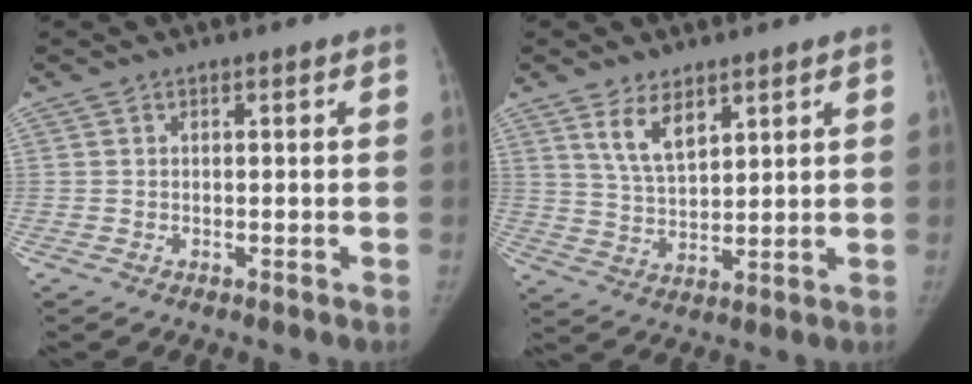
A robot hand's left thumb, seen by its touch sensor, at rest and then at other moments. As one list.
[{"total": 7.2, "force": [4.3, 3.4, 4.7], "torque": [-0.071, -0.030, 0.088]}]